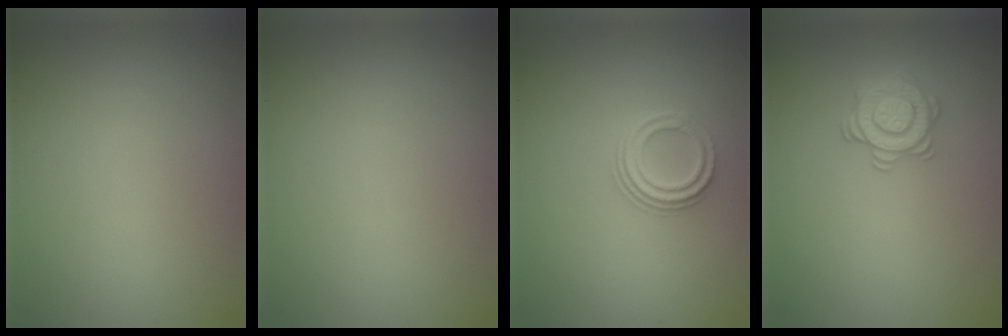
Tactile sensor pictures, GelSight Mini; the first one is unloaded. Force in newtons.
{"total": 0.0}
{"total": 2.5, "press": 2.2, "slide": 1.2}
{"total": 2.9, "press": 2.9, "slide": 0.1}